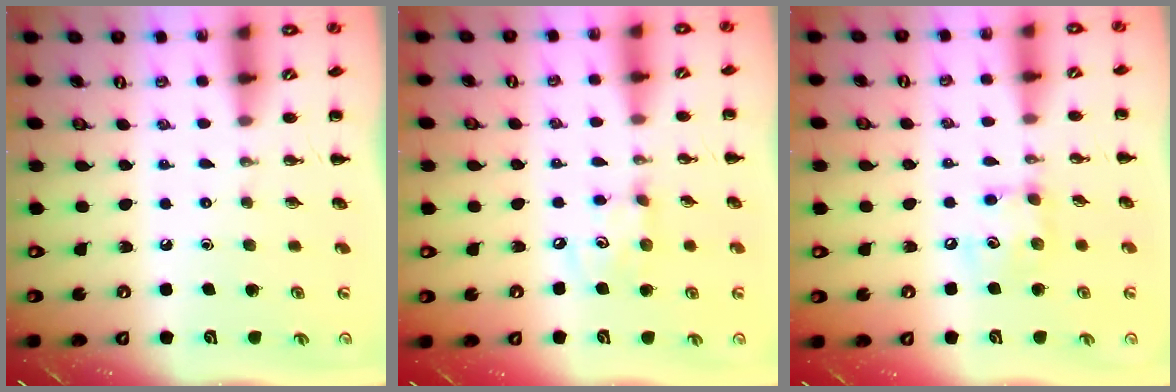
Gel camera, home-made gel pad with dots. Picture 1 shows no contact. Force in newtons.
{"total": 5.6, "press": 5.5, "slide": 1.1}
{"total": 8.2, "press": 8.2, "slide": 0.9}